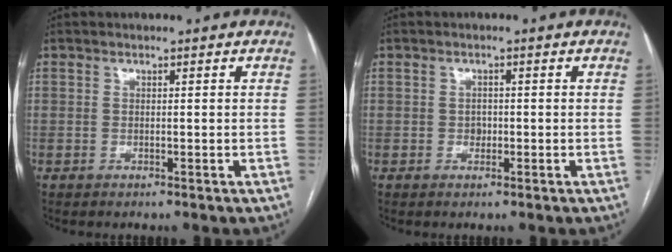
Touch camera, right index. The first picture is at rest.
{"total": 1.3, "force": [-0.2, 1.1, 0.7], "torque": [-0.009, 0.003, -0.002]}